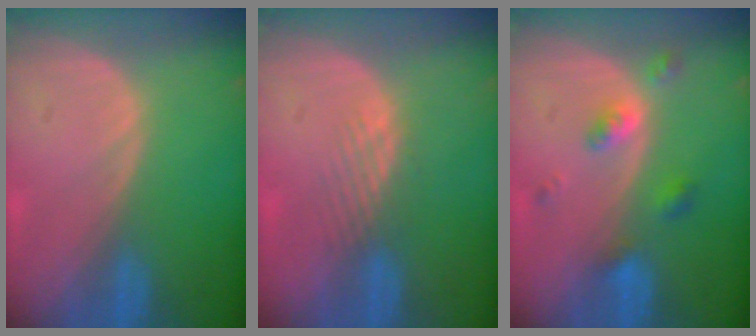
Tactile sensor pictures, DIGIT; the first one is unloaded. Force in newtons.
{"total": 2.9, "press": 2.3, "slide": 1.8}
{"total": 4.3, "press": 3.9, "slide": 1.7}